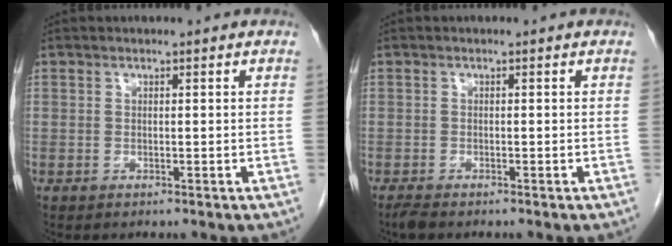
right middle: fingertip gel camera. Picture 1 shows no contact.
{"total": 1.3, "force": [-1.2, 0.2, 0.7], "torque": [-0.023, -0.006, -0.023]}